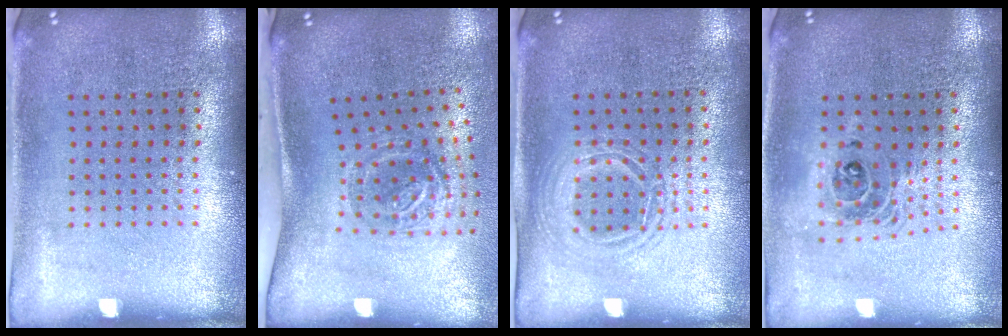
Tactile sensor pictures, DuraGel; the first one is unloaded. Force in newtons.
{"total": 1.9, "press": 1.2, "slide": 1.6}
{"total": 1.3, "press": 1.3, "slide": 0.4}
{"total": 1.7, "press": 1.4, "slide": 1.0}